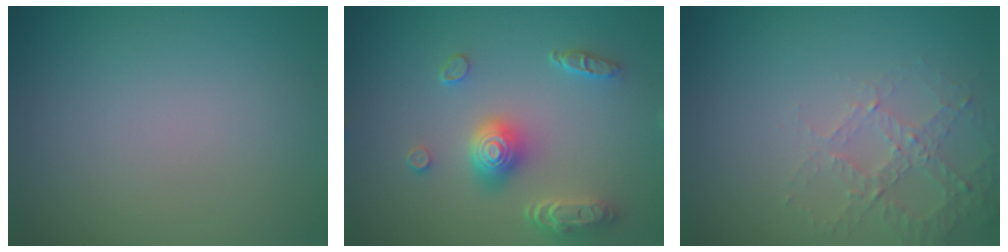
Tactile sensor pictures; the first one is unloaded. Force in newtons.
{"total": 4.5, "press": 3.8, "slide": 2.5}
{"total": 2.6, "press": 2.5, "slide": 0.8}